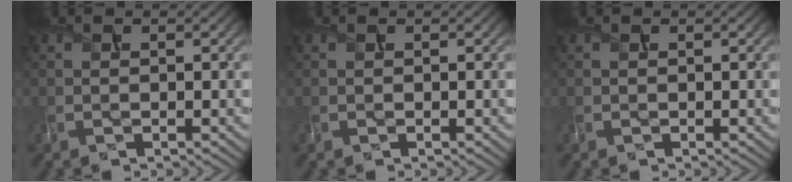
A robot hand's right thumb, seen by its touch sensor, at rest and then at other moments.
{"total": 0.0}
{"total": 0.0}